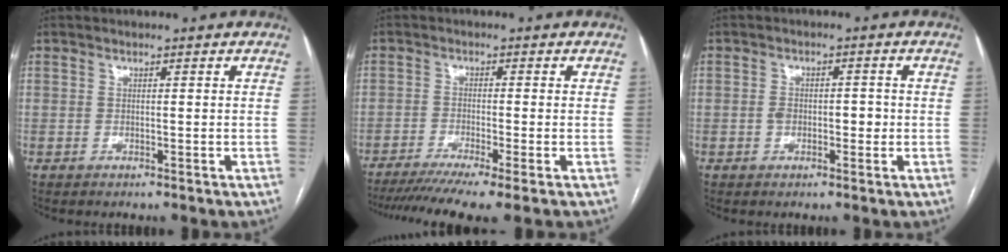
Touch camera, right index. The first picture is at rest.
{"total": 9.7, "force": [-7.3, -0.4, 6.3], "torque": [-0.096, -0.018, -0.115]}
{"total": 3.1, "force": [-0.4, 2.0, 2.4], "torque": [-0.032, 0.019, -0.003]}